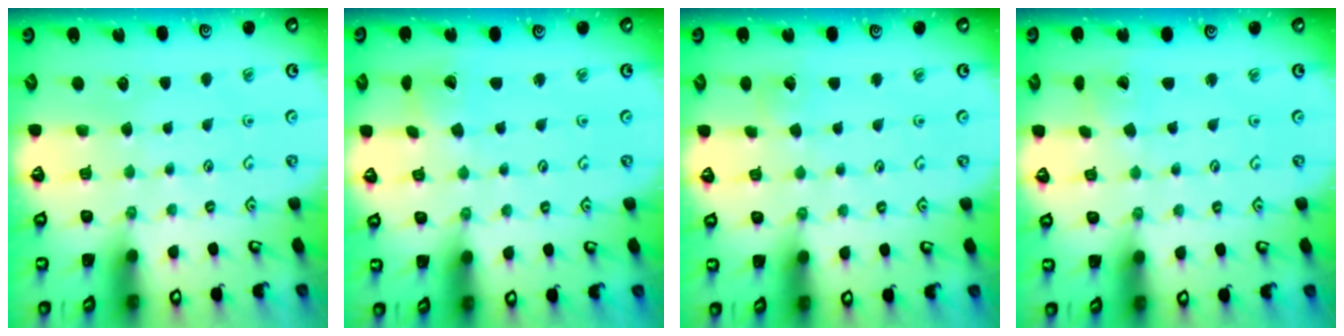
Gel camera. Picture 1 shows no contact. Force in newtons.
{"total": 2.9, "press": 2.9, "slide": 0.2}
{"total": 2.3, "press": 2.3, "slide": 0.1}
{"total": 0.7, "press": 0.7, "slide": 0.1}